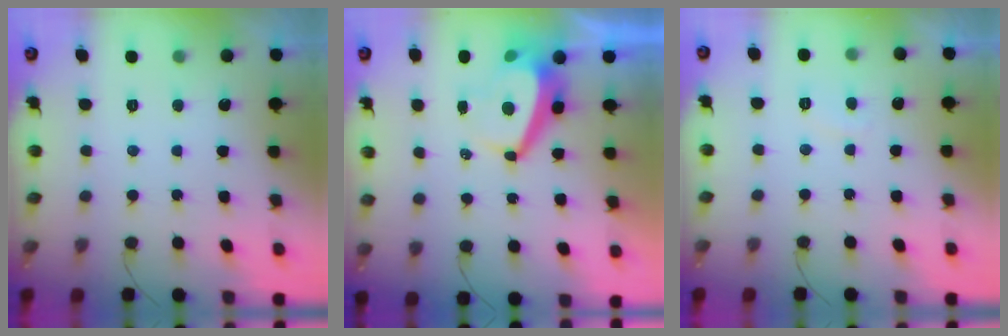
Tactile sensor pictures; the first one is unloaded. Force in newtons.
{"total": 6.8, "press": 6.7, "slide": 0.9}
{"total": 2.0, "press": 1.9, "slide": 0.6}